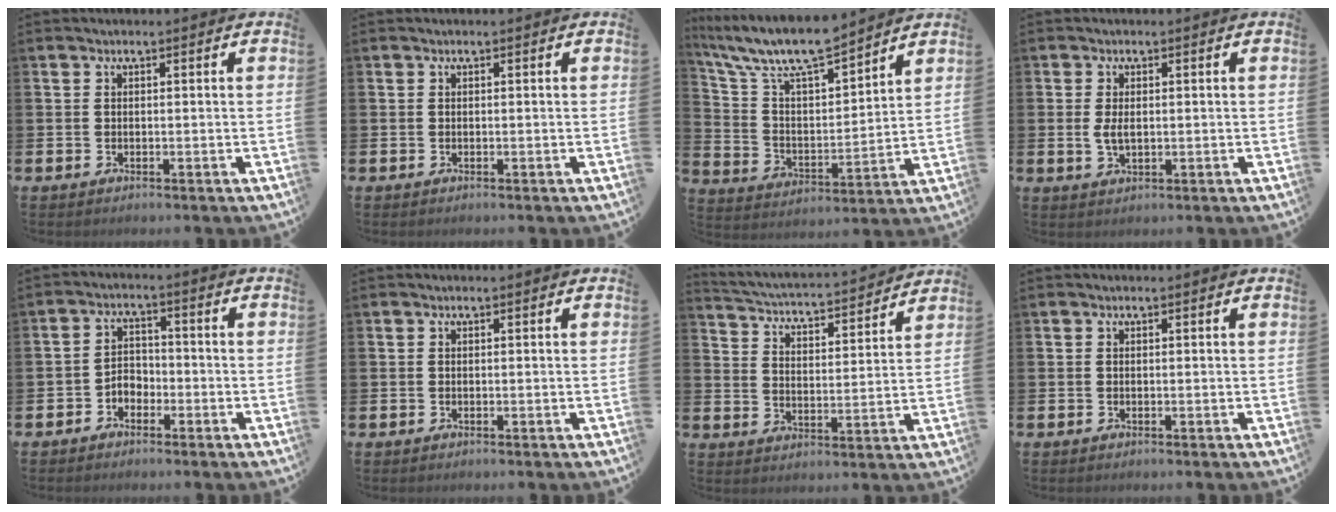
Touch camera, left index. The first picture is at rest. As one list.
[{"total": 0.0}, {"total": 10.6, "force": [9.4, 2.3, 4.2], "torque": [-0.122, -0.054, 0.166]}, {"total": 2.2, "force": [0.2, 1.1, 1.8], "torque": [-0.024, 0.000, -0.002]}, {"total": 2.7, "force": [-1.9, 1.8, 0.7], "torque": [-0.020, 0.008, -0.043]}, {"total": 0.0}, {"total": 3.9, "force": [3.8, 0.6, 0.7], "torque": [-0.037, -0.044, 0.058]}, {"total": 0.0}]